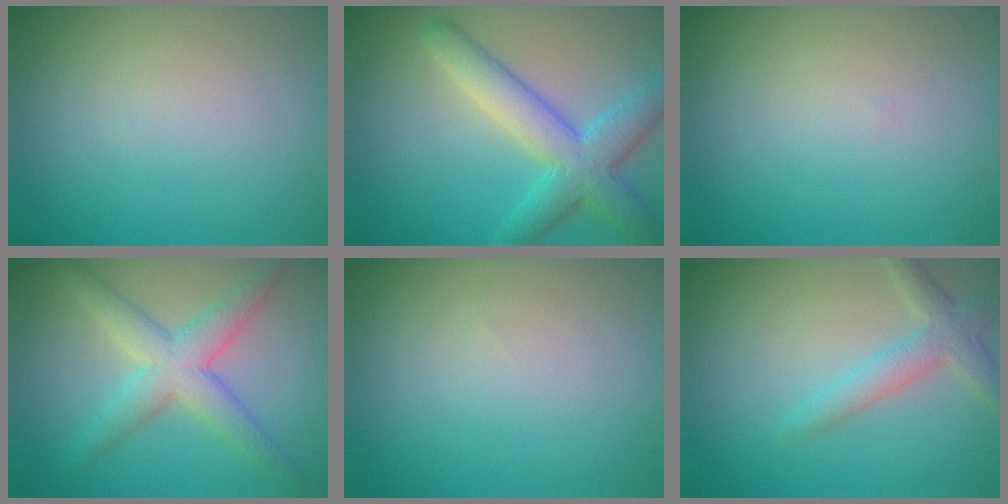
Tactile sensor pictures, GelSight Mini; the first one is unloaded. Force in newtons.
{"total": 6.0, "press": 6.0, "slide": 0.2}
{"total": 0.0}
{"total": 4.6, "press": 4.6, "slide": 0.1}
{"total": 0.0}
{"total": 2.9, "press": 2.9, "slide": 0.1}